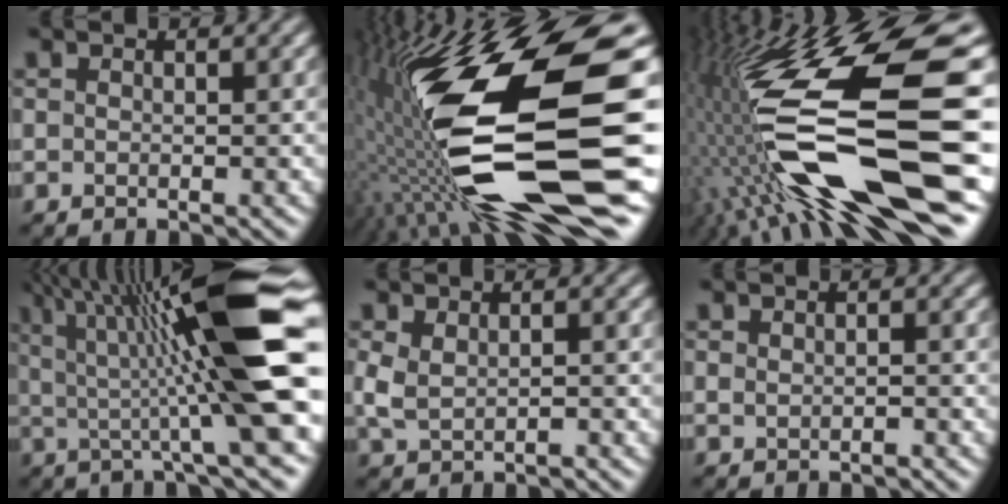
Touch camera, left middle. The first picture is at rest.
{"total": 17.8, "force": [-1.3, 5.6, 16.9], "torque": [-0.322, -0.014, -0.022]}
{"total": 15.3, "force": [-2.4, 5.0, 14.3], "torque": [-0.278, 0.000, -0.041]}
{"total": 14.4, "force": [2.1, 2.2, 14.0], "torque": [-0.200, 0.008, 0.032]}
{"total": 2.6, "force": [-0.1, 1.6, 2.0], "torque": [-0.051, -0.006, 0.004]}
{"total": 0.8, "force": [-0.2, 0.5, 0.6], "torque": [-0.012, -0.002, -0.001]}